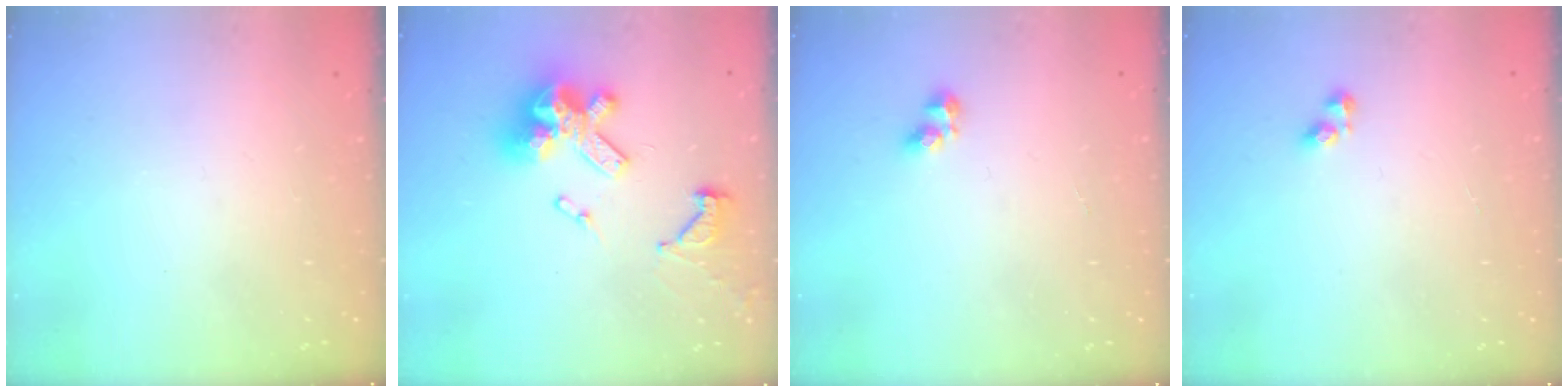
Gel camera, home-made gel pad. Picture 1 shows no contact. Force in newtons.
{"total": 15.2, "press": 15.1, "slide": 1.8}
{"total": 3.3, "press": 3.1, "slide": 1.3}
{"total": 2.8, "press": 2.8, "slide": 0.6}